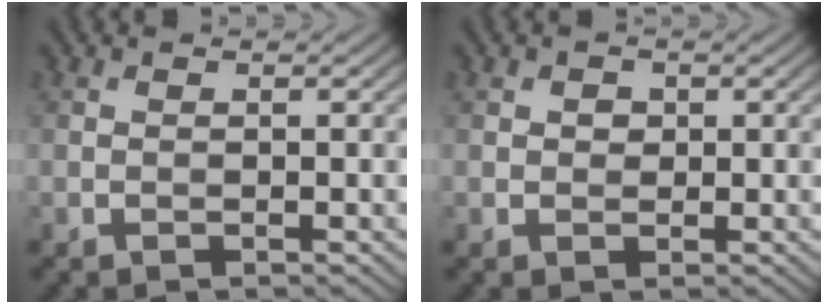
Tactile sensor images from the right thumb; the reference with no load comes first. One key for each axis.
{"total": 1.3, "fx": 0.3, "fy": 1.2, "fz": 0.5, "tx": -0.010, "ty": -0.002, "tz": 0.004}